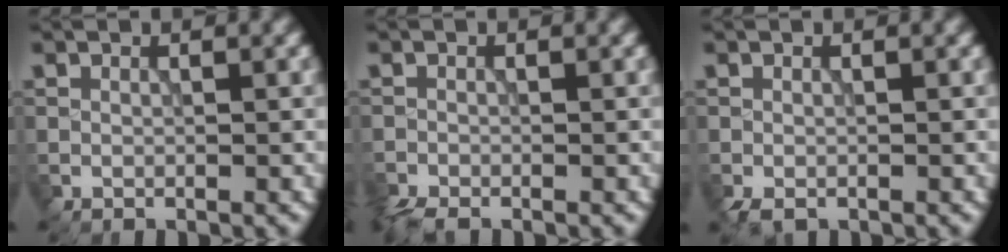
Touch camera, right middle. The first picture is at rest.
{"total": 1.7, "force": [-1.5, 0.4, 0.5], "torque": [-0.014, -0.007, -0.034]}
{"total": 1.1, "force": [-0.8, 0.6, 0.5], "torque": [-0.013, -0.009, -0.014]}